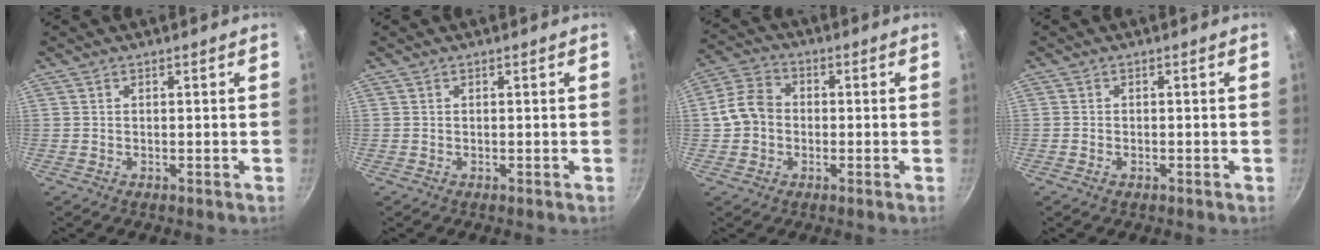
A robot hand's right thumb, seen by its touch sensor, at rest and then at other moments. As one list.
[{"total": 0.0}, {"total": 7.4, "force": [-0.6, 6.1, 4.1], "torque": [-0.055, 0.019, -0.027]}, {"total": 1.1, "force": [-0.6, 0.7, 0.6], "torque": [-0.013, 0.001, -0.012]}]